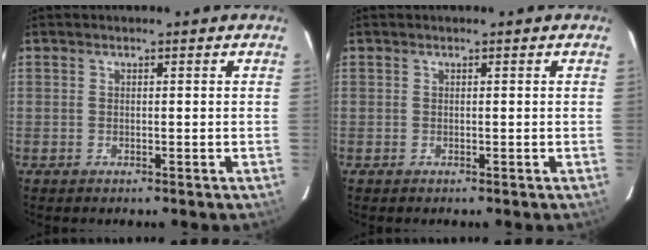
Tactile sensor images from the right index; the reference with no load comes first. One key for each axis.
{"total": 0.0}